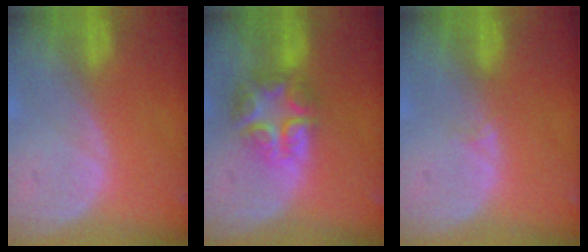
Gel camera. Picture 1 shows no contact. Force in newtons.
{"total": 7.7, "press": 6.7, "slide": 3.8}
{"total": 0.9, "press": 0.6, "slide": 0.7}